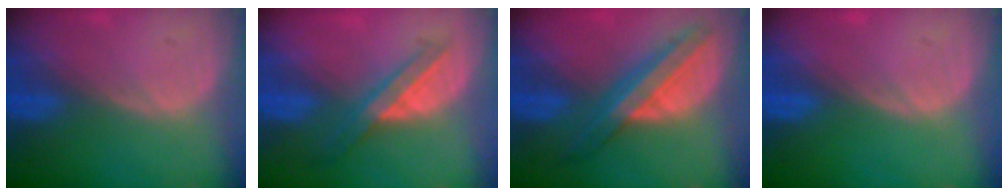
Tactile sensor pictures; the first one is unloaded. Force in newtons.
{"total": 5.9, "press": 5.1, "slide": 2.8}
{"total": 8.2, "press": 7.0, "slide": 4.3}
{"total": 0.0}